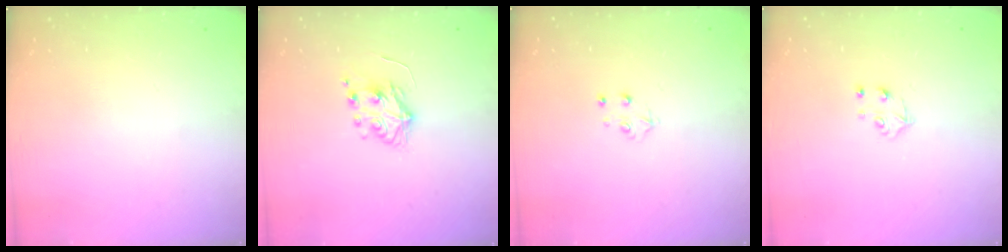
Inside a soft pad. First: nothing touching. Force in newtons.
{"total": 5.9, "press": 5.9, "slide": 0.6}
{"total": 3.9, "press": 3.8, "slide": 0.5}
{"total": 4.3, "press": 4.3, "slide": 0.5}